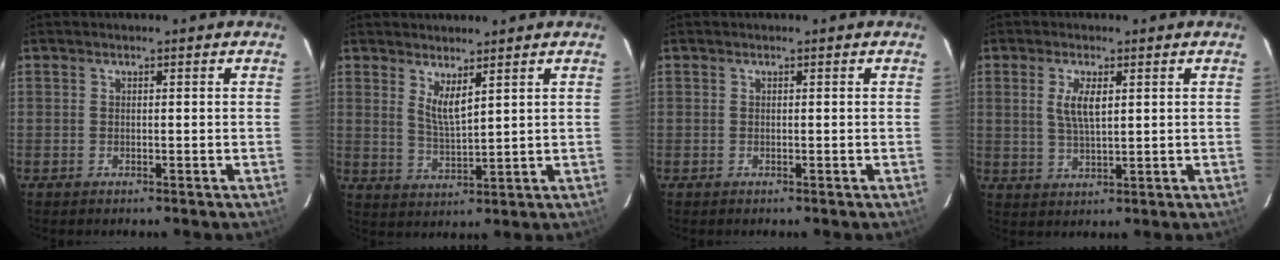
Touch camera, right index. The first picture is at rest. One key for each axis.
{"total": 4.4, "fx": 2.9, "fy": 0.7, "fz": 3.3, "tx": -0.061, "ty": -0.012, "tz": 0.053}
{"total": 0.0}
{"total": 4.9, "fx": 1.4, "fy": 1.7, "fz": 4.4, "tx": -0.085, "ty": -0.001, "tz": 0.029}